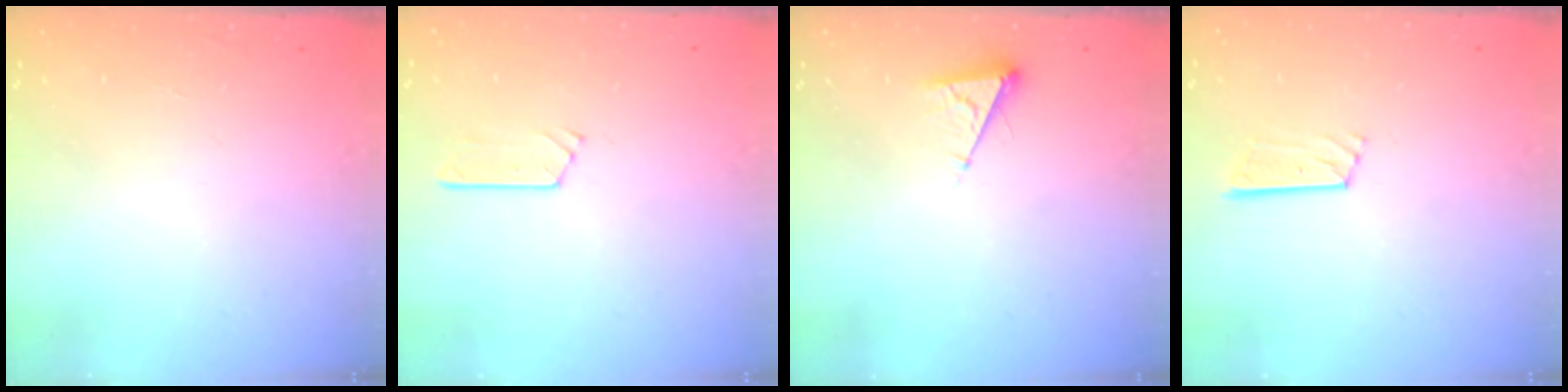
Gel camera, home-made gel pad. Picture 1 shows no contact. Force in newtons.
{"total": 2.8, "press": 2.8, "slide": 0.3}
{"total": 4.4, "press": 4.4, "slide": 0.6}
{"total": 6.7, "press": 6.7, "slide": 0.5}